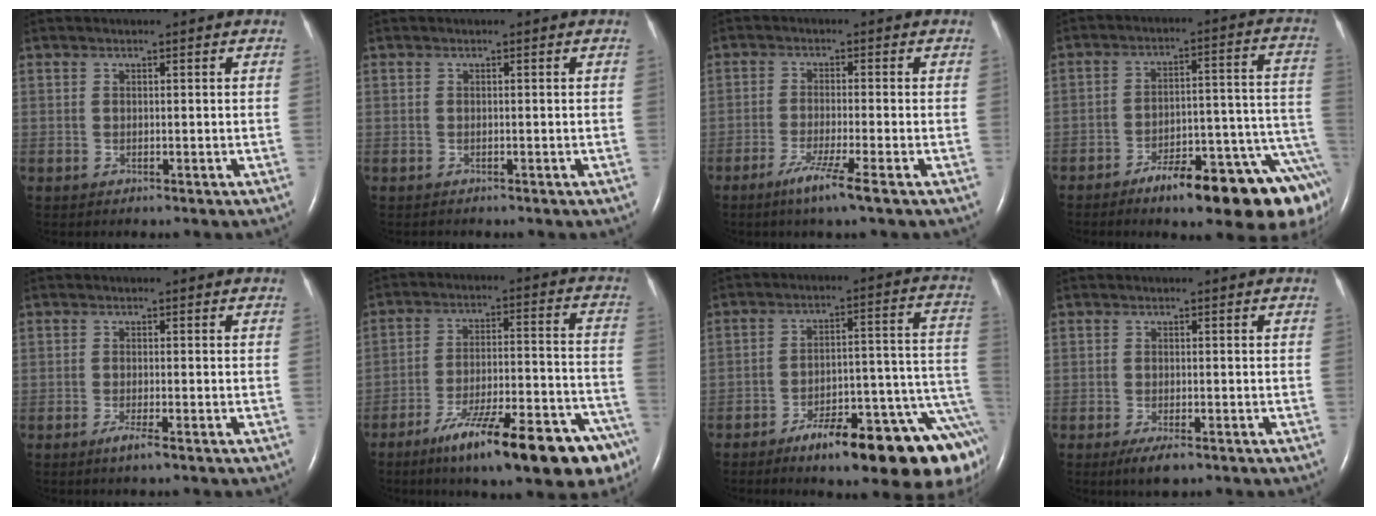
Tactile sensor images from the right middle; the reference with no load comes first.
{"total": 0.0}
{"total": 5.3, "force": [-3.2, -0.7, 4.2], "torque": [-0.083, -0.016, -0.062]}
{"total": 19.1, "force": [-12.7, 3.7, 13.8], "torque": [-0.083, 0.043, -0.175]}
{"total": 2.0, "force": [-1.3, -0.1, 1.6], "torque": [-0.037, -0.005, -0.026]}
{"total": 20.8, "force": [-14.2, 3.9, 14.7], "torque": [-0.159, 0.022, -0.218]}
{"total": 20.5, "force": [-12.9, 4.5, 15.3], "torque": [-0.100, 0.042, -0.176]}
{"total": 3.1, "force": [-1.9, 0.8, 2.3], "torque": [-0.046, -0.006, -0.031]}